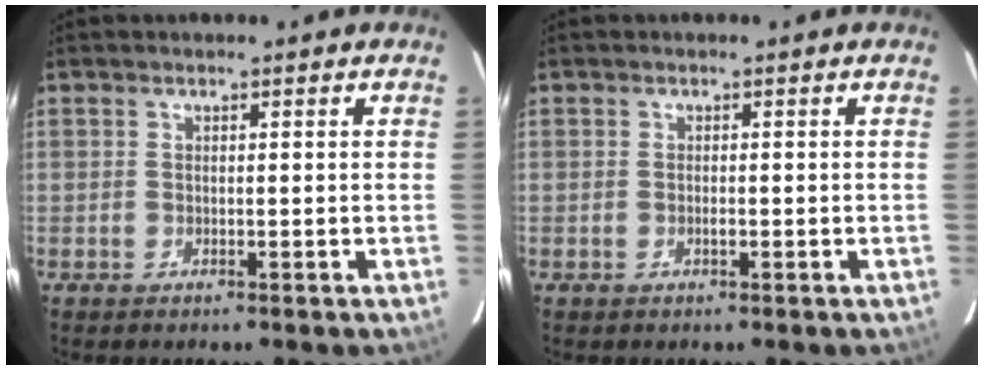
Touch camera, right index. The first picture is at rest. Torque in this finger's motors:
{"motor_torque": [0.21, -0.14, 0.03, 0.02]}